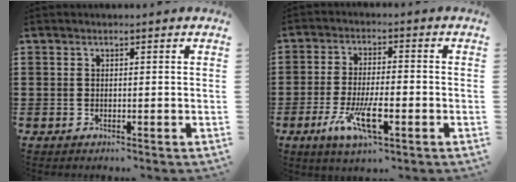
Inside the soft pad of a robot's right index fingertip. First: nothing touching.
{"total": 8.9, "force": [-3.5, 3.2, 7.6], "torque": [-0.157, -0.010, -0.061]}